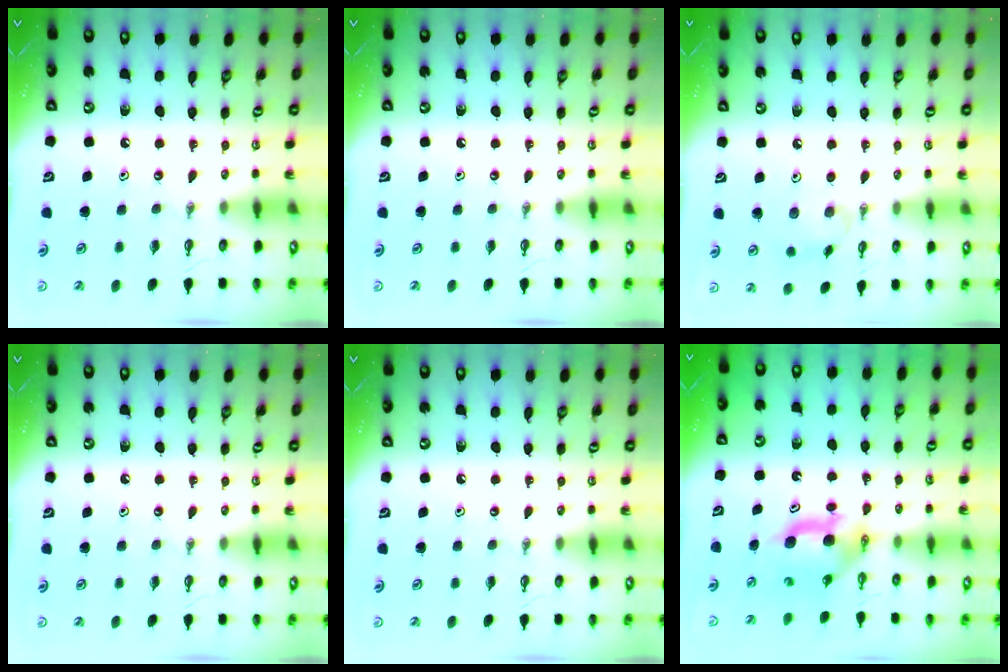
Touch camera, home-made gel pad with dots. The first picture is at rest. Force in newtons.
{"total": 0.0}
{"total": 6.3, "press": 6.2, "slide": 1.2}
{"total": 0.0}
{"total": 0.0}
{"total": 5.2, "press": 5.2, "slide": 0.2}